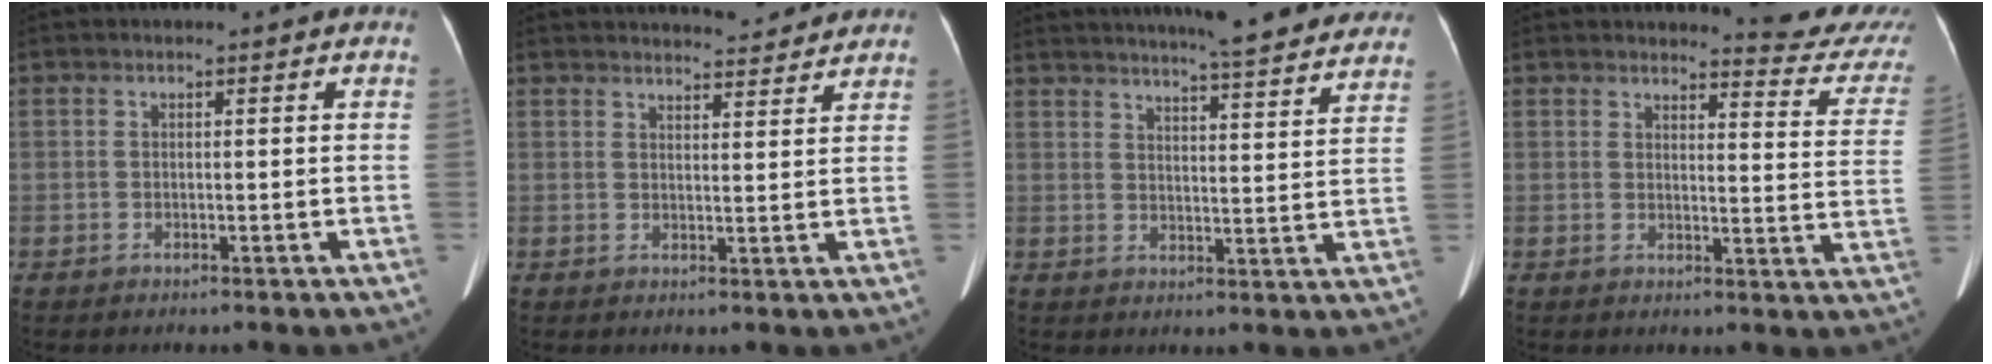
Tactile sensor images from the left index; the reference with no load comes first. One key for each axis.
{"total": 10.2, "fx": 9.8, "fy": 1.4, "fz": 2.5, "tx": -0.026, "ty": 0.008, "tz": 0.116}
{"total": 23.0, "fx": 20.7, "fy": 2.2, "fz": 10.0, "tx": -0.147, "ty": -0.013, "tz": 0.253}
{"total": 11.2, "fx": 11.0, "fy": 0.3, "fz": 2.1, "tx": -0.009, "ty": -0.084, "tz": 0.098}